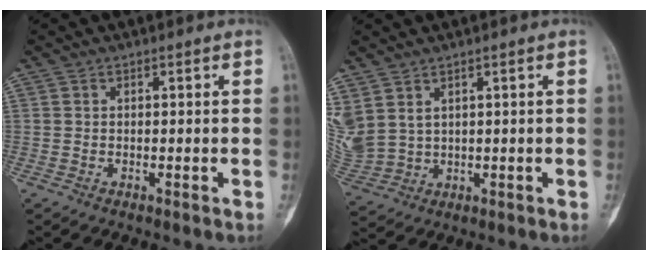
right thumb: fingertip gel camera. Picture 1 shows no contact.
{"total": 9.1, "force": [3.6, 6.2, 5.6], "torque": [-0.146, -0.009, 0.092]}